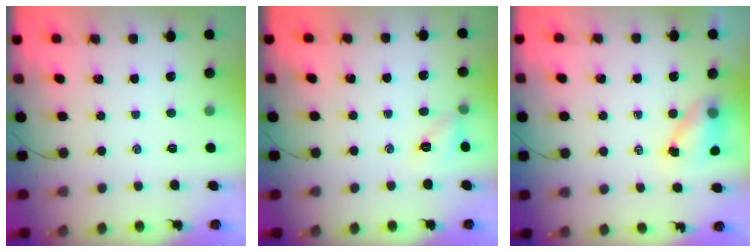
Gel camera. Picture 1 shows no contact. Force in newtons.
{"total": 6.3, "press": 6.2, "slide": 0.7}
{"total": 5.9, "press": 5.9, "slide": 0.6}